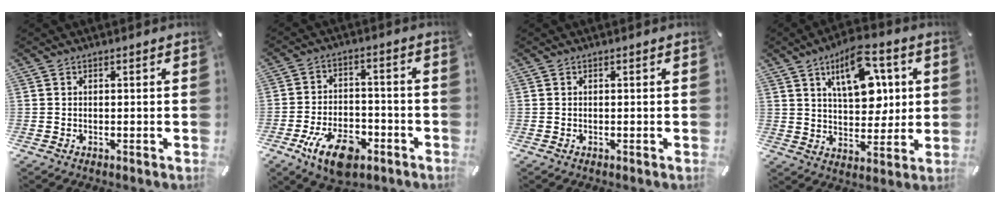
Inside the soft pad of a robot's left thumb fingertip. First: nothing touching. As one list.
[{"total": 11.9, "force": [-6.2, 6.5, 7.9], "torque": [-0.139, 0.030, -0.107]}, {"total": 0.0}, {"total": 14.5, "force": [5.9, 8.1, 10.6], "torque": [-0.156, -0.008, 0.102]}]